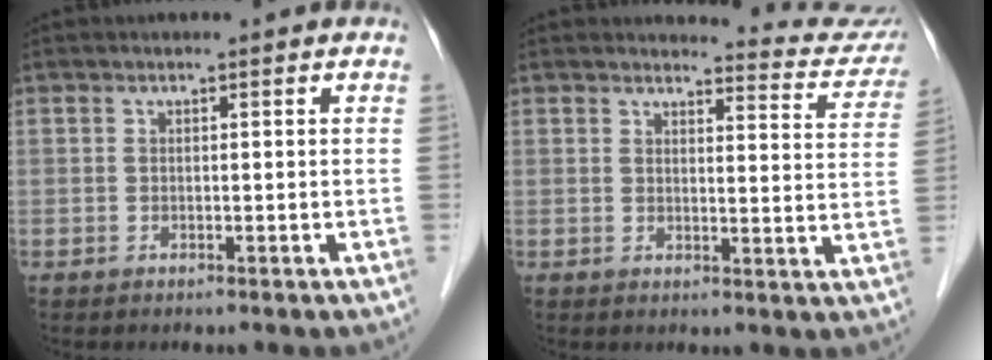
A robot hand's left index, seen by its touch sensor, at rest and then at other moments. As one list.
[{"total": 9.6, "force": [9.6, 1.0, 0.1], "torque": [0.017, -0.059, 0.084]}]